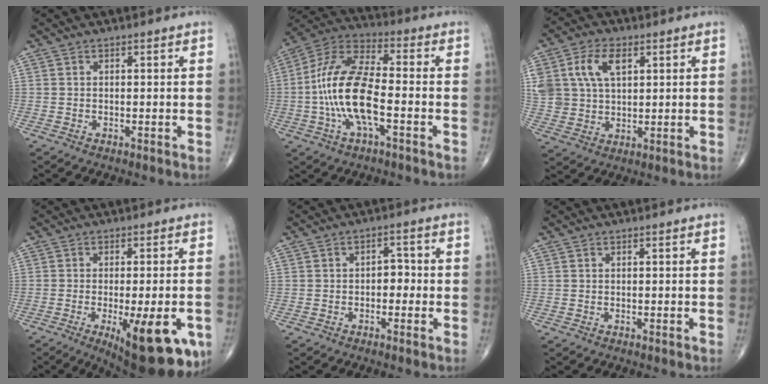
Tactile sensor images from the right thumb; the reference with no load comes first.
{"total": 15.4, "force": [-3.1, 6.0, 13.9], "torque": [-0.285, 0.037, -0.064]}
{"total": 12.0, "force": [4.2, 7.7, 8.2], "torque": [-0.170, -0.002, 0.087]}
{"total": 17.7, "force": [-6.6, 6.0, 15.3], "torque": [-0.163, -0.009, -0.077]}
{"total": 3.5, "force": [-0.6, 2.3, 2.6], "torque": [-0.013, 0.012, -0.016]}
{"total": 0.0}